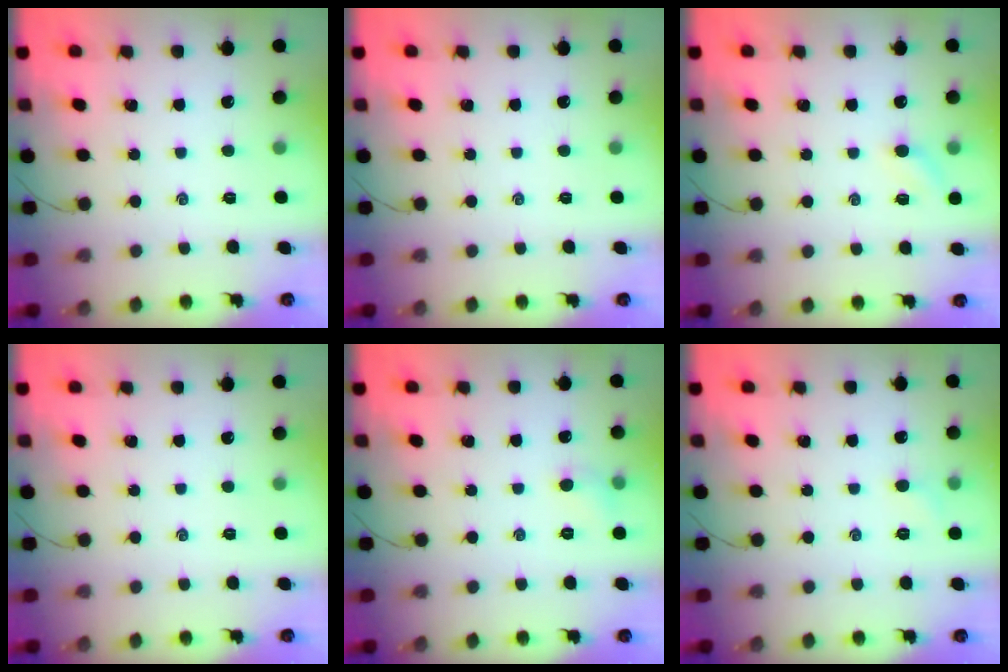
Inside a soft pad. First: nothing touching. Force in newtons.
{"total": 0.0}
{"total": 5.2, "press": 5.1, "slide": 0.9}
{"total": 0.0}
{"total": 4.5, "press": 4.3, "slide": 1.4}
{"total": 3.9, "press": 3.7, "slide": 1.2}